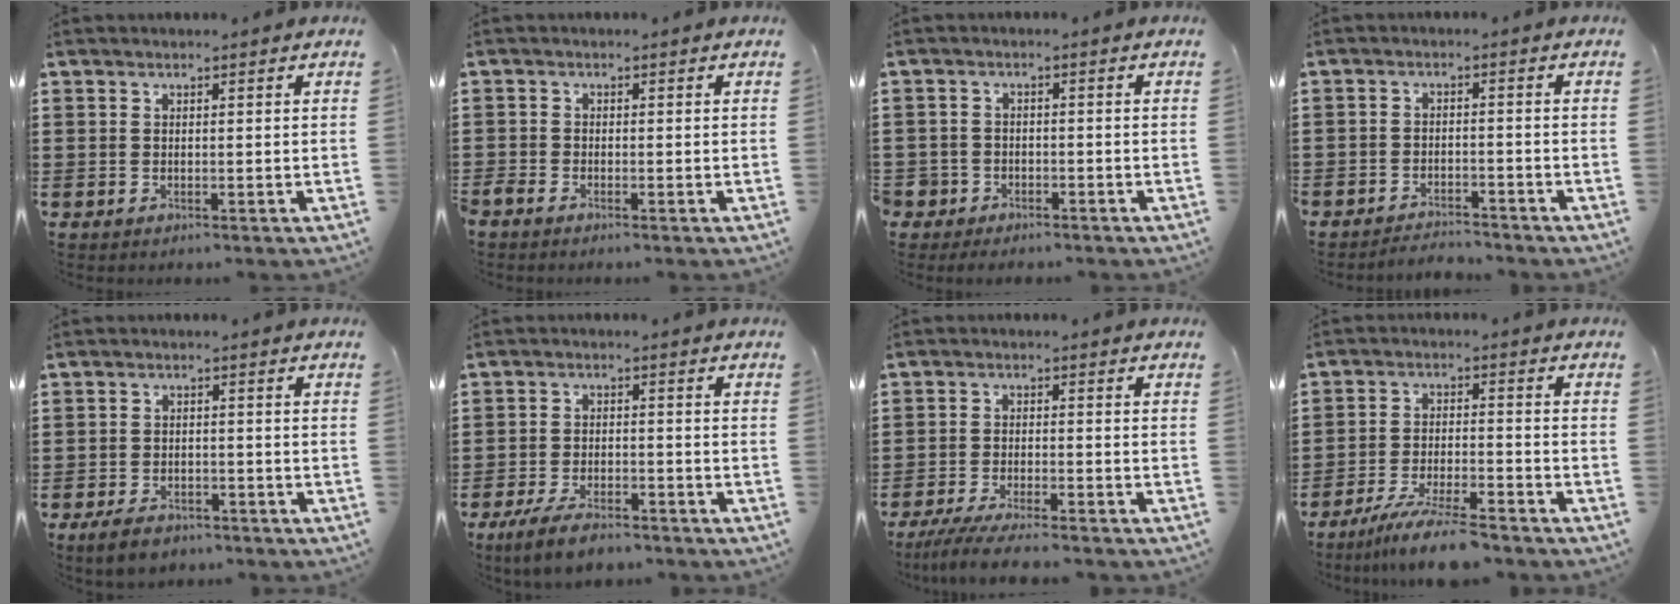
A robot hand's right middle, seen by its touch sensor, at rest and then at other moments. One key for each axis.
{"total": 1.1, "fx": -1.0, "fy": 0.3, "fz": 0.4, "tx": -0.017, "ty": -0.004, "tz": -0.021}
{"total": 2.4, "fx": -2.1, "fy": 1.2, "fz": -0.1, "tx": -0.005, "ty": -0.001, "tz": -0.049}
{"total": 3.0, "fx": -2.9, "fy": 0.3, "fz": -0.2, "tx": -0.004, "ty": 0.002, "tz": -0.064}
{"total": 3.1, "fx": -2.6, "fy": 1.1, "fz": 1.1, "tx": -0.028, "ty": 0.004, "tz": -0.055}
{"total": 4.9, "fx": -4.1, "fy": 1.1, "fz": 2.5, "tx": -0.053, "ty": 0.001, "tz": -0.080}
{"total": 4.5, "fx": -4.1, "fy": -0.1, "fz": 1.8, "tx": -0.043, "ty": -0.013, "tz": -0.081}
{"total": 7.7, "fx": -6.6, "fy": 0.3, "fz": 4.1, "tx": -0.082, "ty": -0.007, "tz": -0.124}